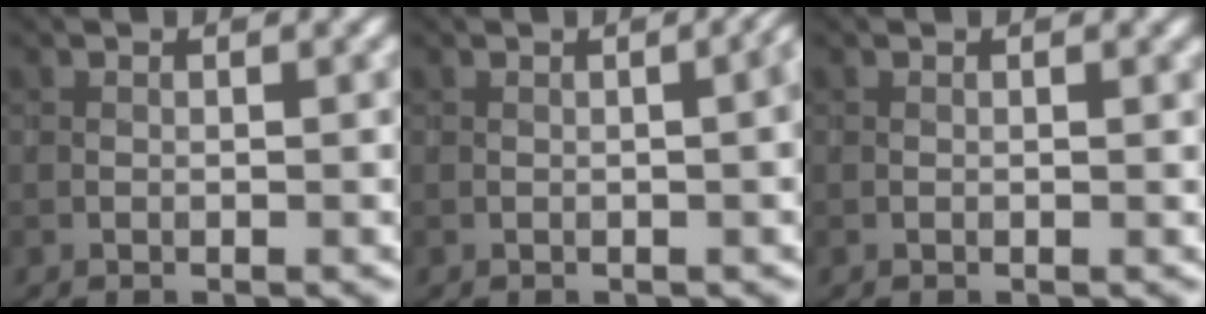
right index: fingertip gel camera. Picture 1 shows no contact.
{"total": 3.1, "force": [0.0, 1.0, 2.9], "torque": [-0.022, 0.011, 0.002]}
{"total": 0.0}